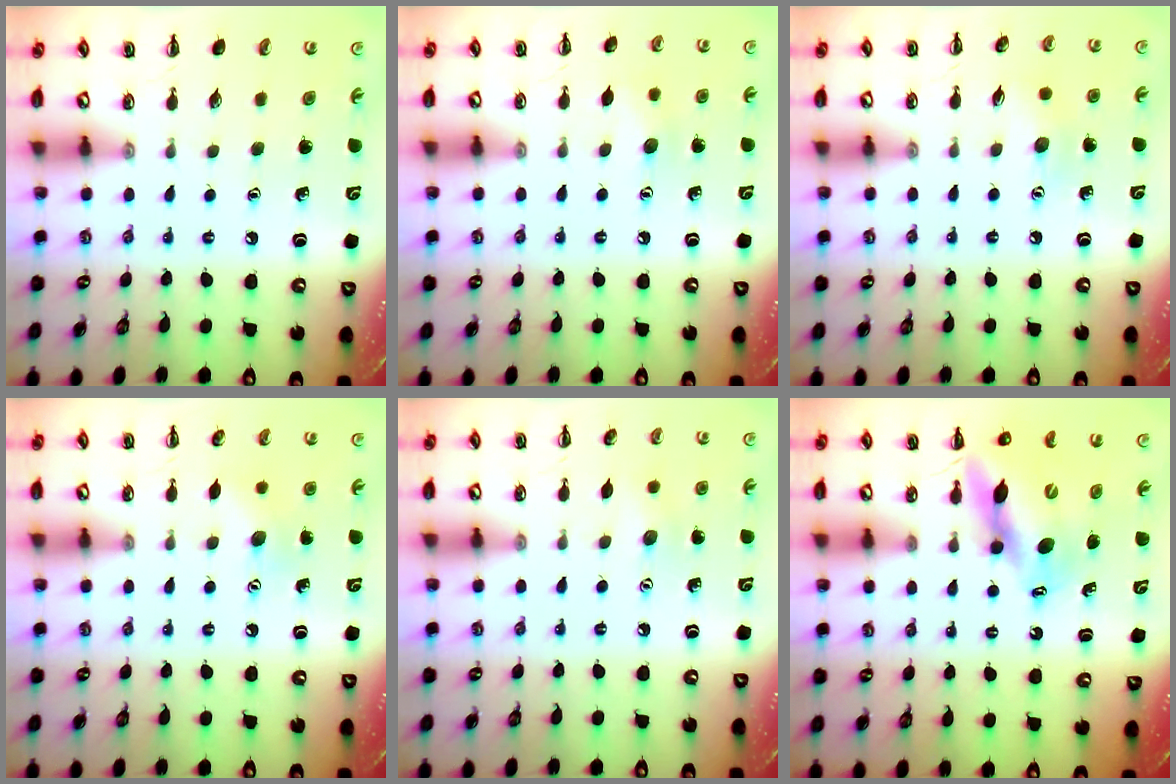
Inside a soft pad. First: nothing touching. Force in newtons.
{"total": 5.7, "press": 5.6, "slide": 1.1}
{"total": 7.2, "press": 7.1, "slide": 1.3}
{"total": 7.0, "press": 6.8, "slide": 1.7}
{"total": 5.5, "press": 5.4, "slide": 1.1}
{"total": 11.8, "press": 11.4, "slide": 3.0}